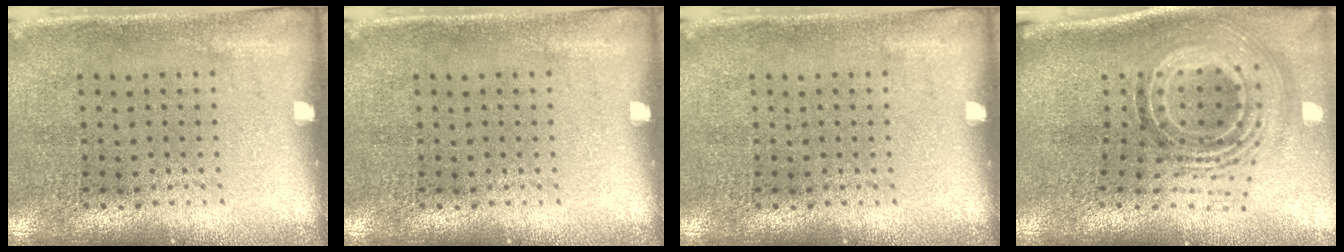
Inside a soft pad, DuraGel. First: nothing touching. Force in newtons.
{"total": 0.0}
{"total": 0.0}
{"total": 2.1, "press": 1.5, "slide": 1.5}